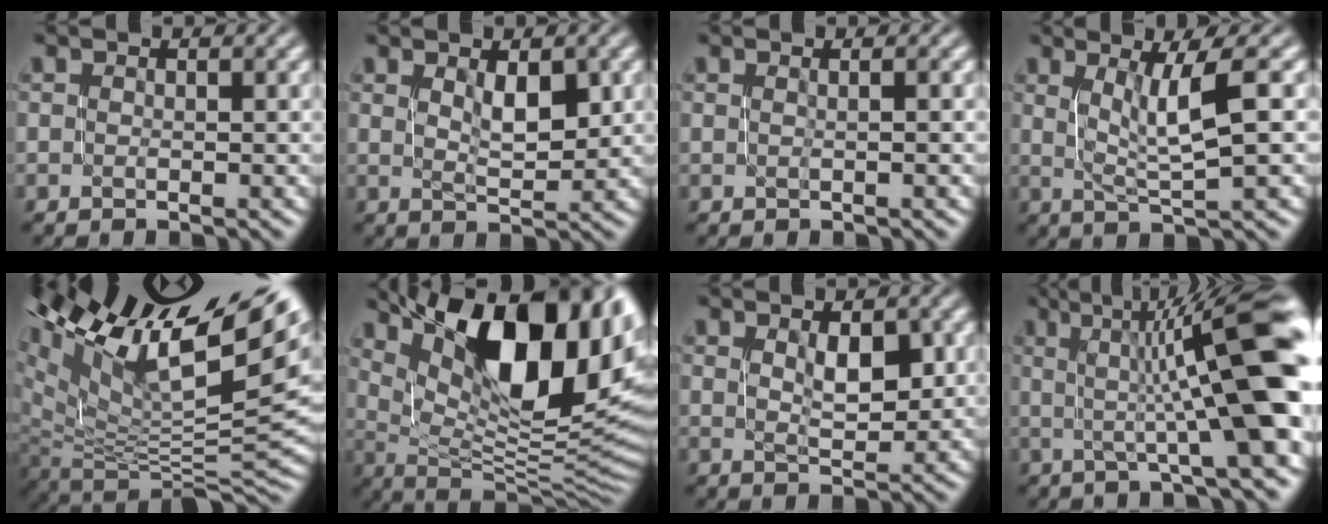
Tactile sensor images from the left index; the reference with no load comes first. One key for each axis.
{"total": 2.9, "fx": 1.0, "fy": 1.1, "fz": 2.5, "tx": -0.044, "ty": -0.003, "tz": 0.022}
{"total": 0.6, "fx": 0.0, "fy": 0.3, "fz": 0.6, "tx": -0.003, "ty": 0.002, "tz": -0.004}
{"total": 4.4, "fx": 1.3, "fy": 0.7, "fz": 4.1, "tx": -0.071, "ty": -0.001, "tz": 0.026}
{"total": 15.5, "fx": 7.9, "fy": 6.3, "fz": 11.7, "tx": -0.212, "ty": 0.018, "tz": 0.157}
{"total": 16.5, "fx": 7.1, "fy": 6.9, "fz": 13.2, "tx": -0.189, "ty": 0.023, "tz": 0.125}
{"total": 3.0, "fx": 0.9, "fy": 1.4, "fz": 2.5, "tx": -0.043, "ty": -0.002, "tz": 0.019}
{"total": 12.1, "fx": 1.5, "fy": 2.4, "fz": 11.8, "tx": -0.154, "ty": 0.022, "tz": 0.022}